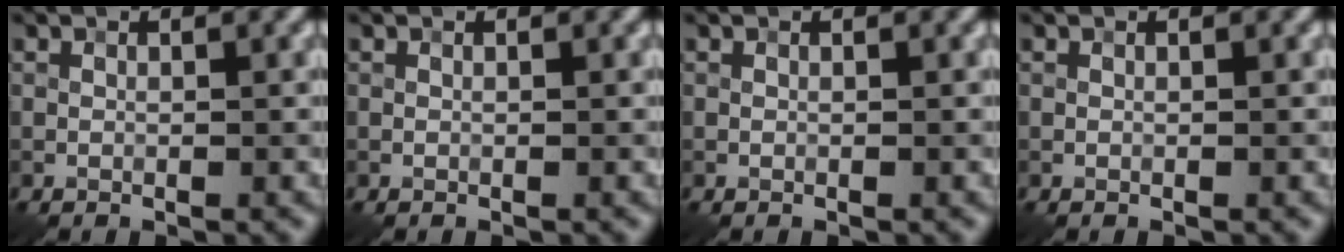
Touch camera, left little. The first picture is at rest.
{"total": 0.0}
{"total": 0.0}
{"total": 0.0}